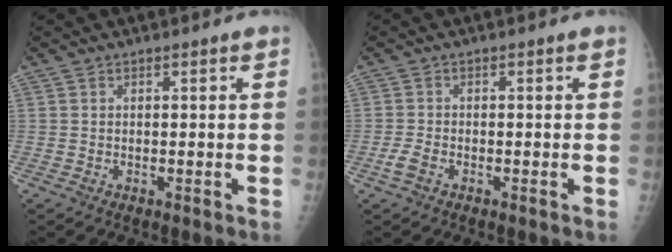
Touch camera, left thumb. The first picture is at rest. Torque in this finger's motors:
{"motor_torque": [0.15, 0.17, 0.42, 0.17, 0.01]}